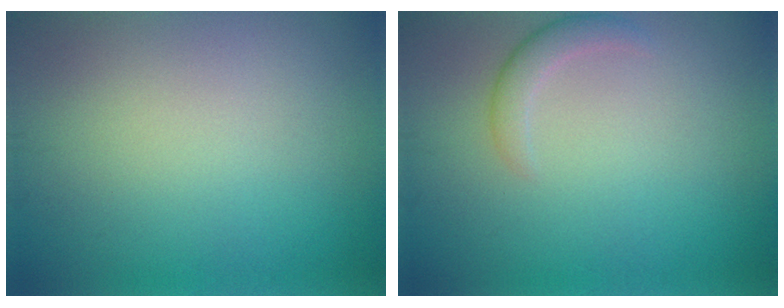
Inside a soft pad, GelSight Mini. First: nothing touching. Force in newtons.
{"total": 1.7, "press": 1.7, "slide": 0.1}